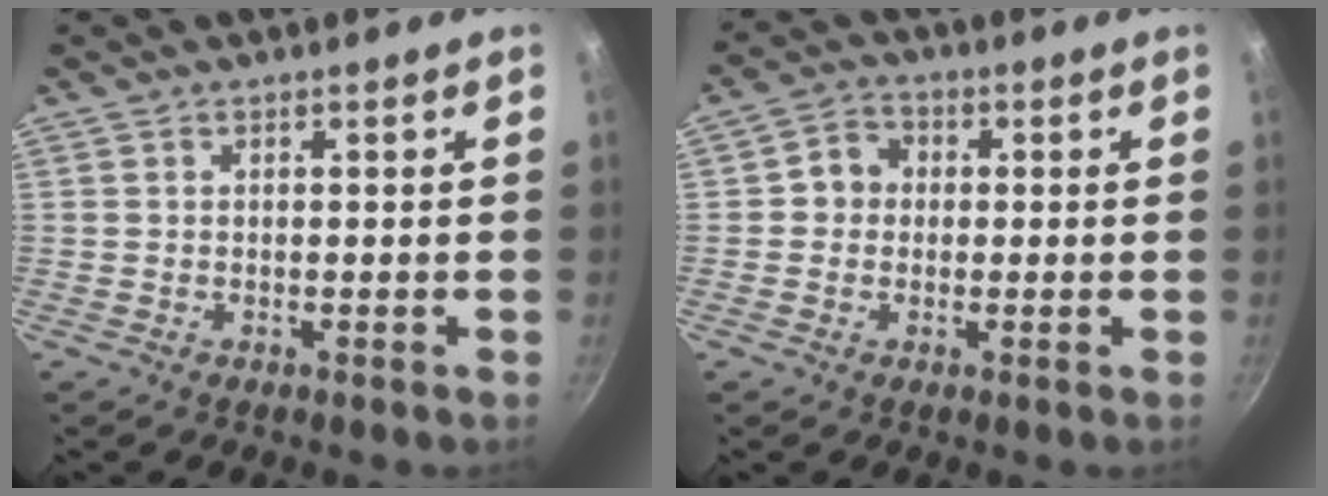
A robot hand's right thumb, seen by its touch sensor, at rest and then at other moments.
{"total": 5.0, "force": [0.1, 4.5, 2.2], "torque": [-0.018, 0.015, -0.007]}